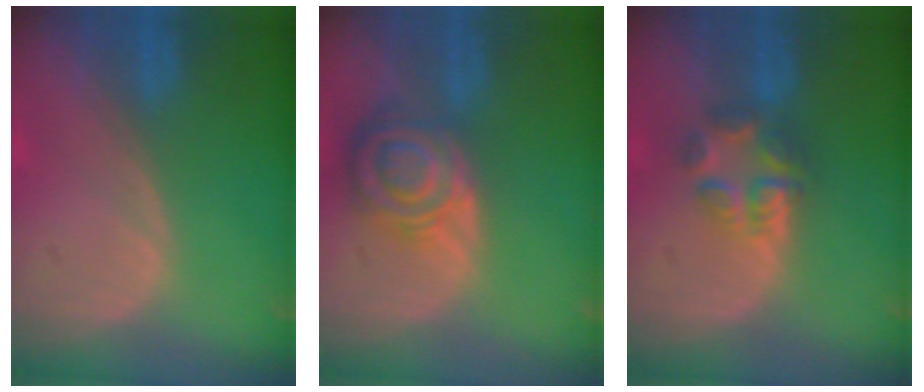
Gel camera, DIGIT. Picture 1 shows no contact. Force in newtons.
{"total": 8.4, "press": 7.2, "slide": 4.2}
{"total": 5.9, "press": 5.3, "slide": 2.5}